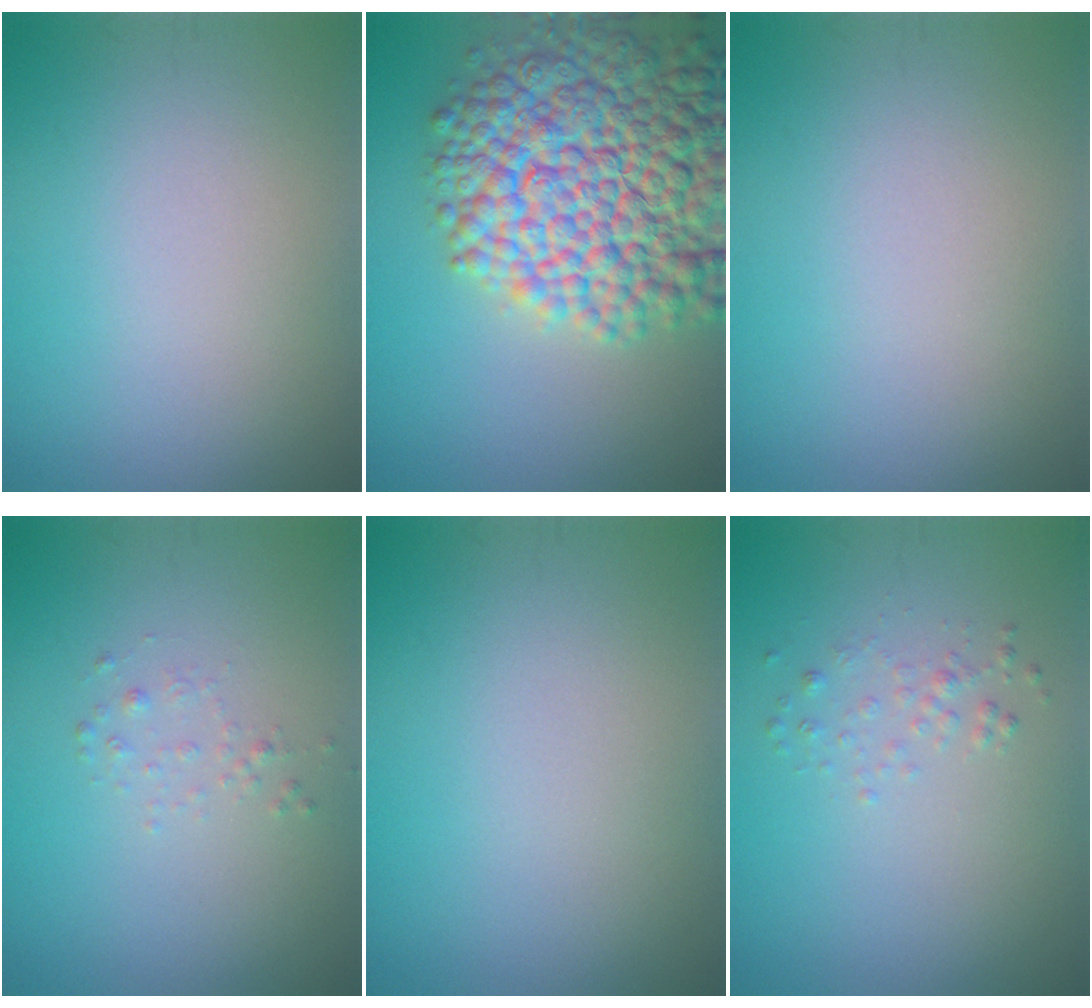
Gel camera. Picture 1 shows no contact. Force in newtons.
{"total": 14.1, "press": 14.1, "slide": 0.6}
{"total": 0.0}
{"total": 0.8, "press": 0.8, "slide": 0.1}
{"total": 0.0}
{"total": 1.0, "press": 1.0, "slide": 0.0}